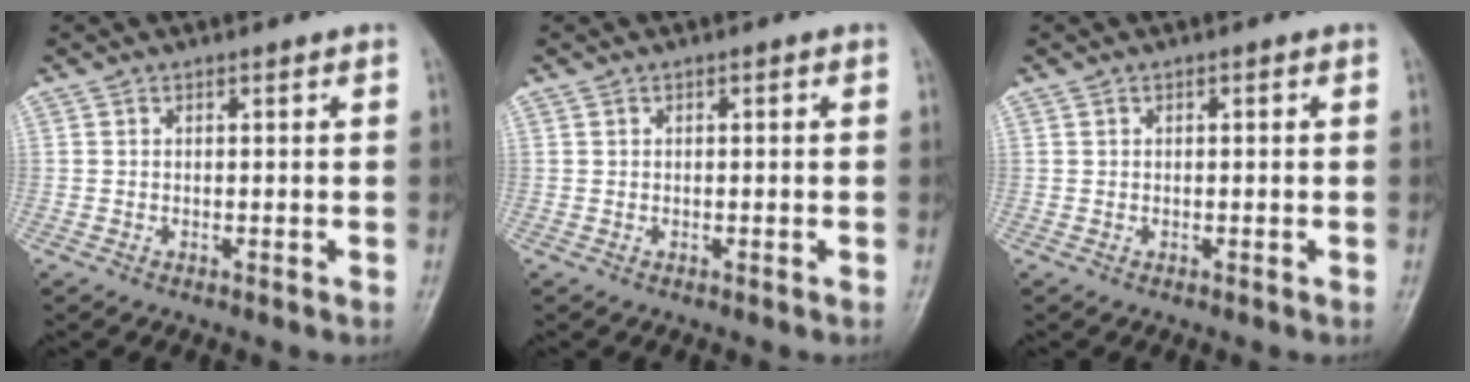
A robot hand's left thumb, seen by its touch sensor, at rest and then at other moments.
{"total": 0.0}
{"total": 0.0}